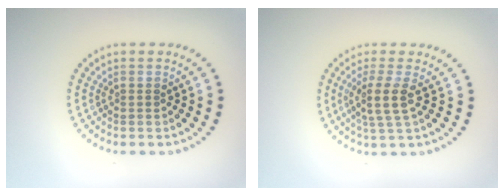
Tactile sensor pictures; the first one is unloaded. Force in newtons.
{"total": 2.8, "press": 2.3, "slide": 1.6}